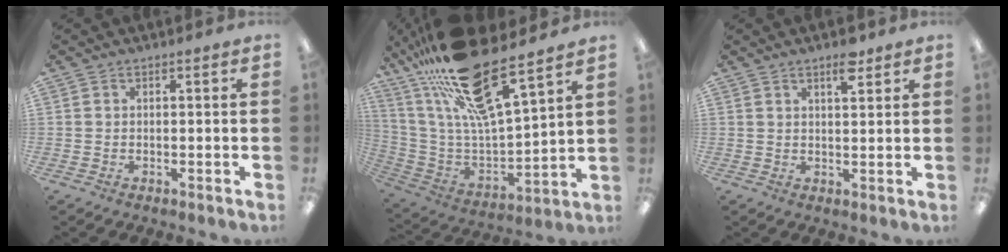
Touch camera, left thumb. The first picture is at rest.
{"total": 23.6, "force": [17.4, 6.2, 14.8], "torque": [-0.280, -0.110, 0.295]}
{"total": 4.9, "force": [3.3, 1.5, 3.2], "torque": [-0.039, -0.015, 0.051]}